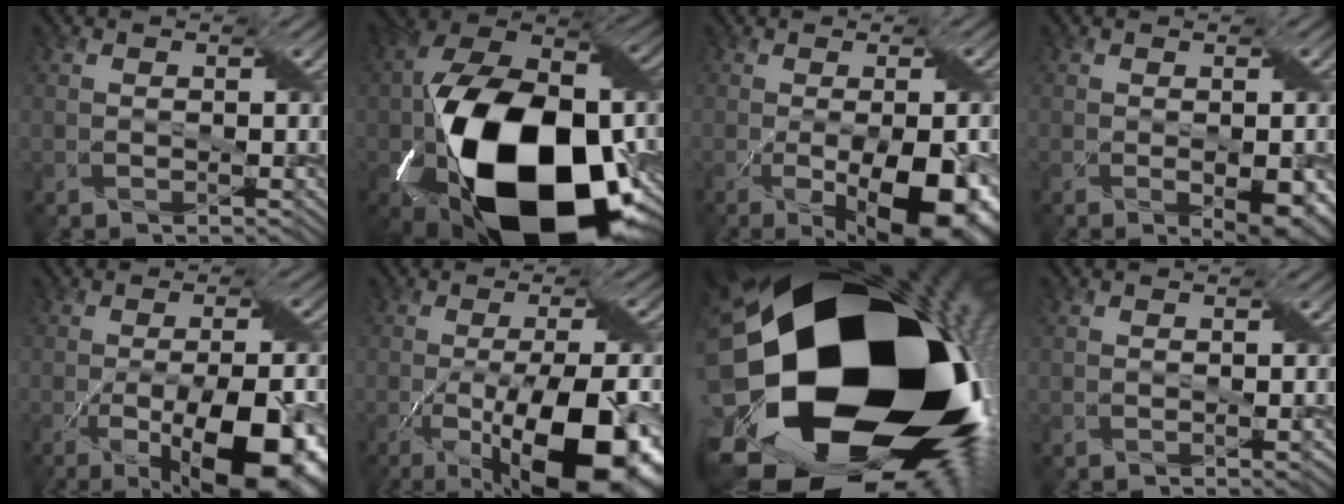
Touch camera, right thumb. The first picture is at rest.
{"total": 22.0, "force": [-6.7, 13.0, 16.4], "torque": [-0.340, -0.044, -0.088]}
{"total": 11.2, "force": [-4.0, 4.4, 9.4], "torque": [-0.148, -0.035, -0.041]}
{"total": 4.2, "force": [-1.2, 1.9, 3.6], "torque": [-0.061, -0.017, -0.008]}
{"total": 14.5, "force": [-6.0, 5.0, 12.2], "torque": [-0.179, -0.017, -0.084]}
{"total": 16.9, "force": [-6.7, 5.6, 14.4], "torque": [-0.229, -0.017, -0.096]}
{"total": 24.0, "force": [-3.5, 16.5, 17.1], "torque": [-0.313, -0.081, -0.058]}
{"total": 0.8, "force": [-0.3, 0.2, 0.8], "torque": [-0.011, -0.002, -0.002]}